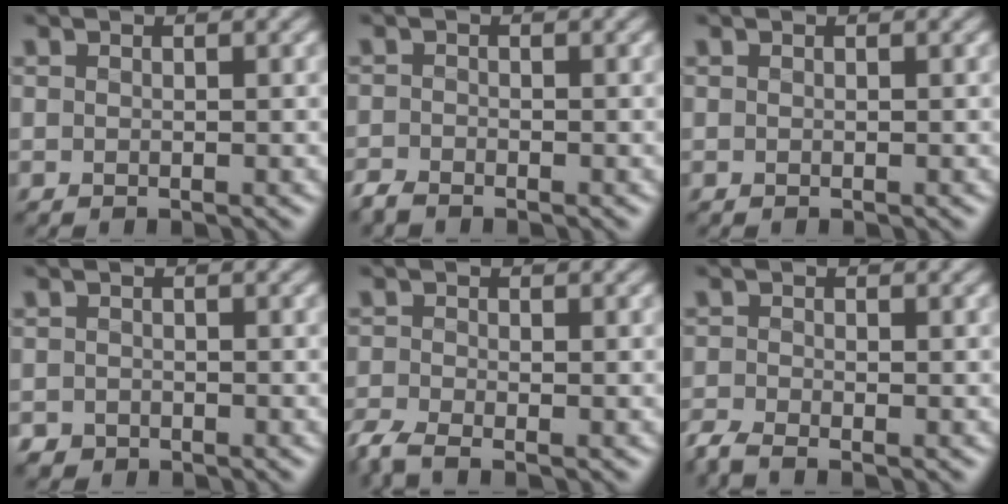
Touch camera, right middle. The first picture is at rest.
{"total": 1.7, "force": [-1.5, 0.6, 0.6], "torque": [-0.020, -0.003, -0.036]}
{"total": 0.0}
{"total": 0.9, "force": [-0.6, 0.5, -0.3], "torque": [0.009, -0.001, -0.012]}
{"total": 3.6, "force": [-2.6, 1.3, 2.1], "torque": [-0.059, -0.007, -0.064]}
{"total": 3.1, "force": [-2.4, 1.1, 1.6], "torque": [-0.045, -0.006, -0.058]}